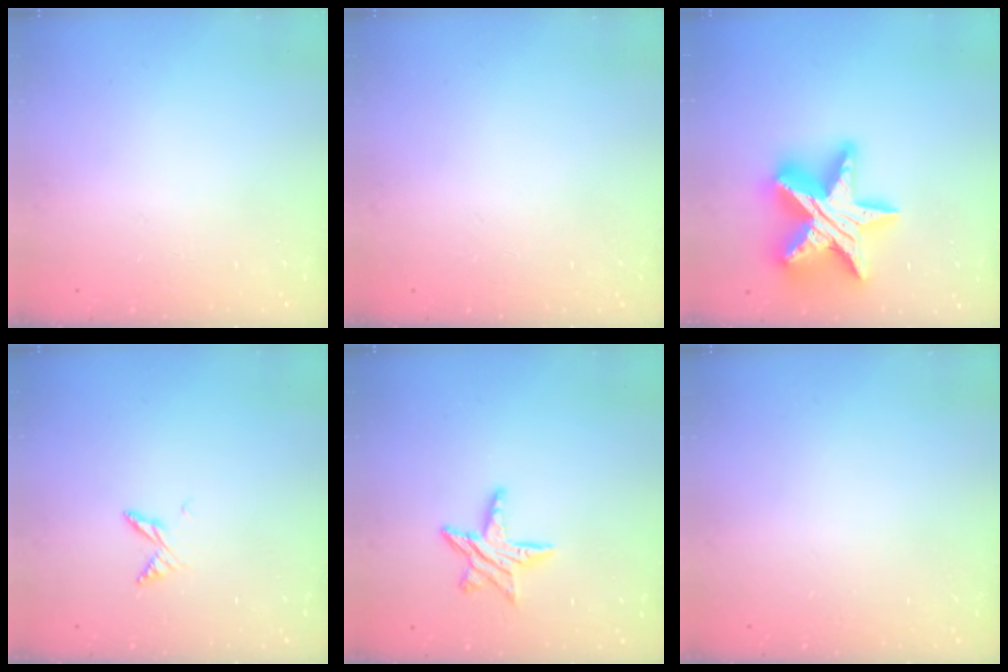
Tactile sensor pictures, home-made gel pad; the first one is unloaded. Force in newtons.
{"total": 0.0}
{"total": 24.8, "press": 24.8, "slide": 1.7}
{"total": 5.2, "press": 5.2, "slide": 0.6}
{"total": 9.4, "press": 9.3, "slide": 0.6}
{"total": 0.0}